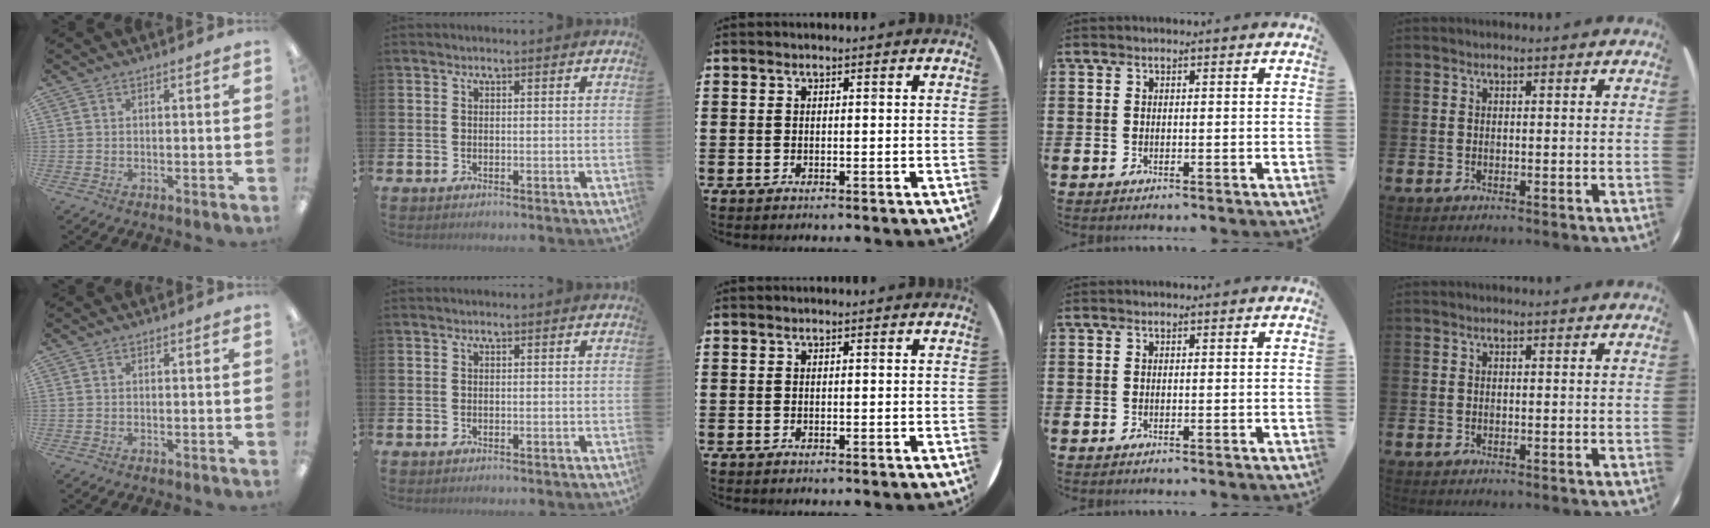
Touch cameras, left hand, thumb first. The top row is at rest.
{}